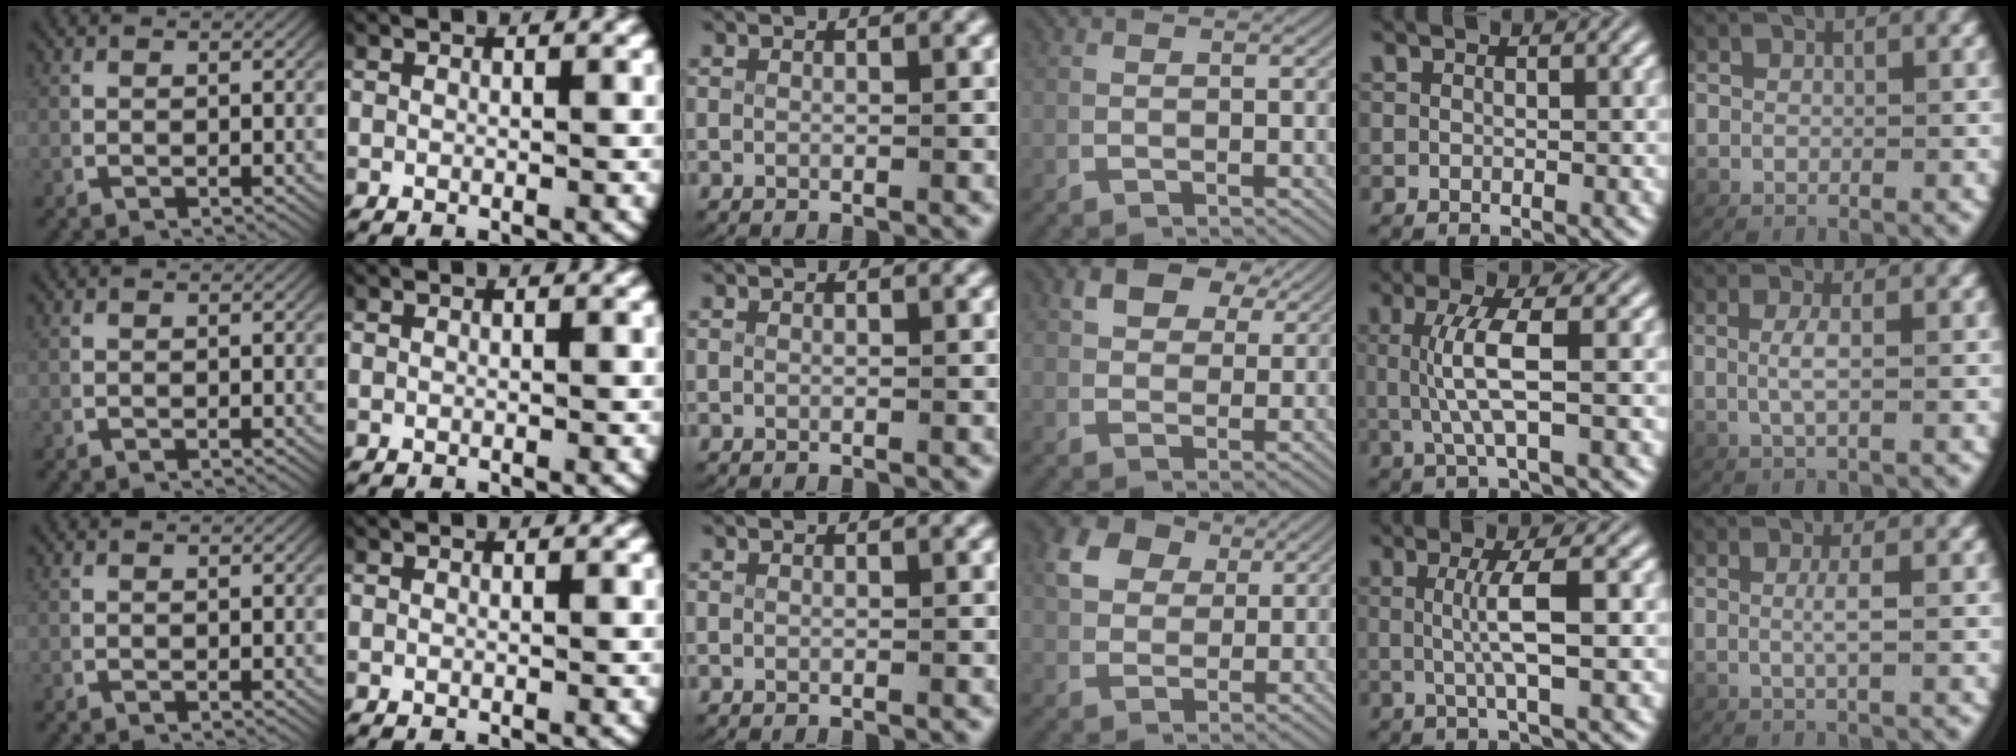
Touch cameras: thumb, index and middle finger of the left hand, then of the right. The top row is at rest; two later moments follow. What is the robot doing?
{"motion": "lift_and_place", "object": "card"}